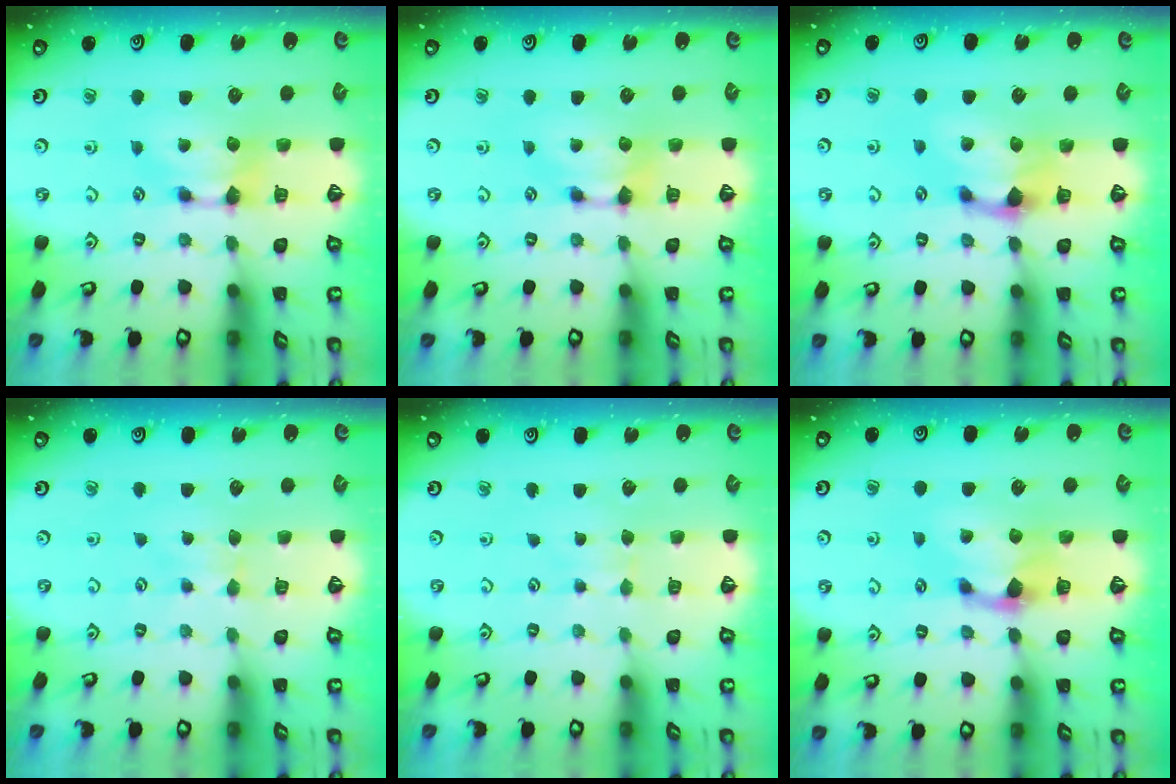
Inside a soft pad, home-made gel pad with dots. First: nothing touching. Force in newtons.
{"total": 0.0}
{"total": 1.4, "press": 0.7, "slide": 1.1}
{"total": 2.6, "press": 2.6, "slide": 0.4}
{"total": 2.9, "press": 2.8, "slide": 0.4}
{"total": 1.2, "press": 0.1, "slide": 1.2}